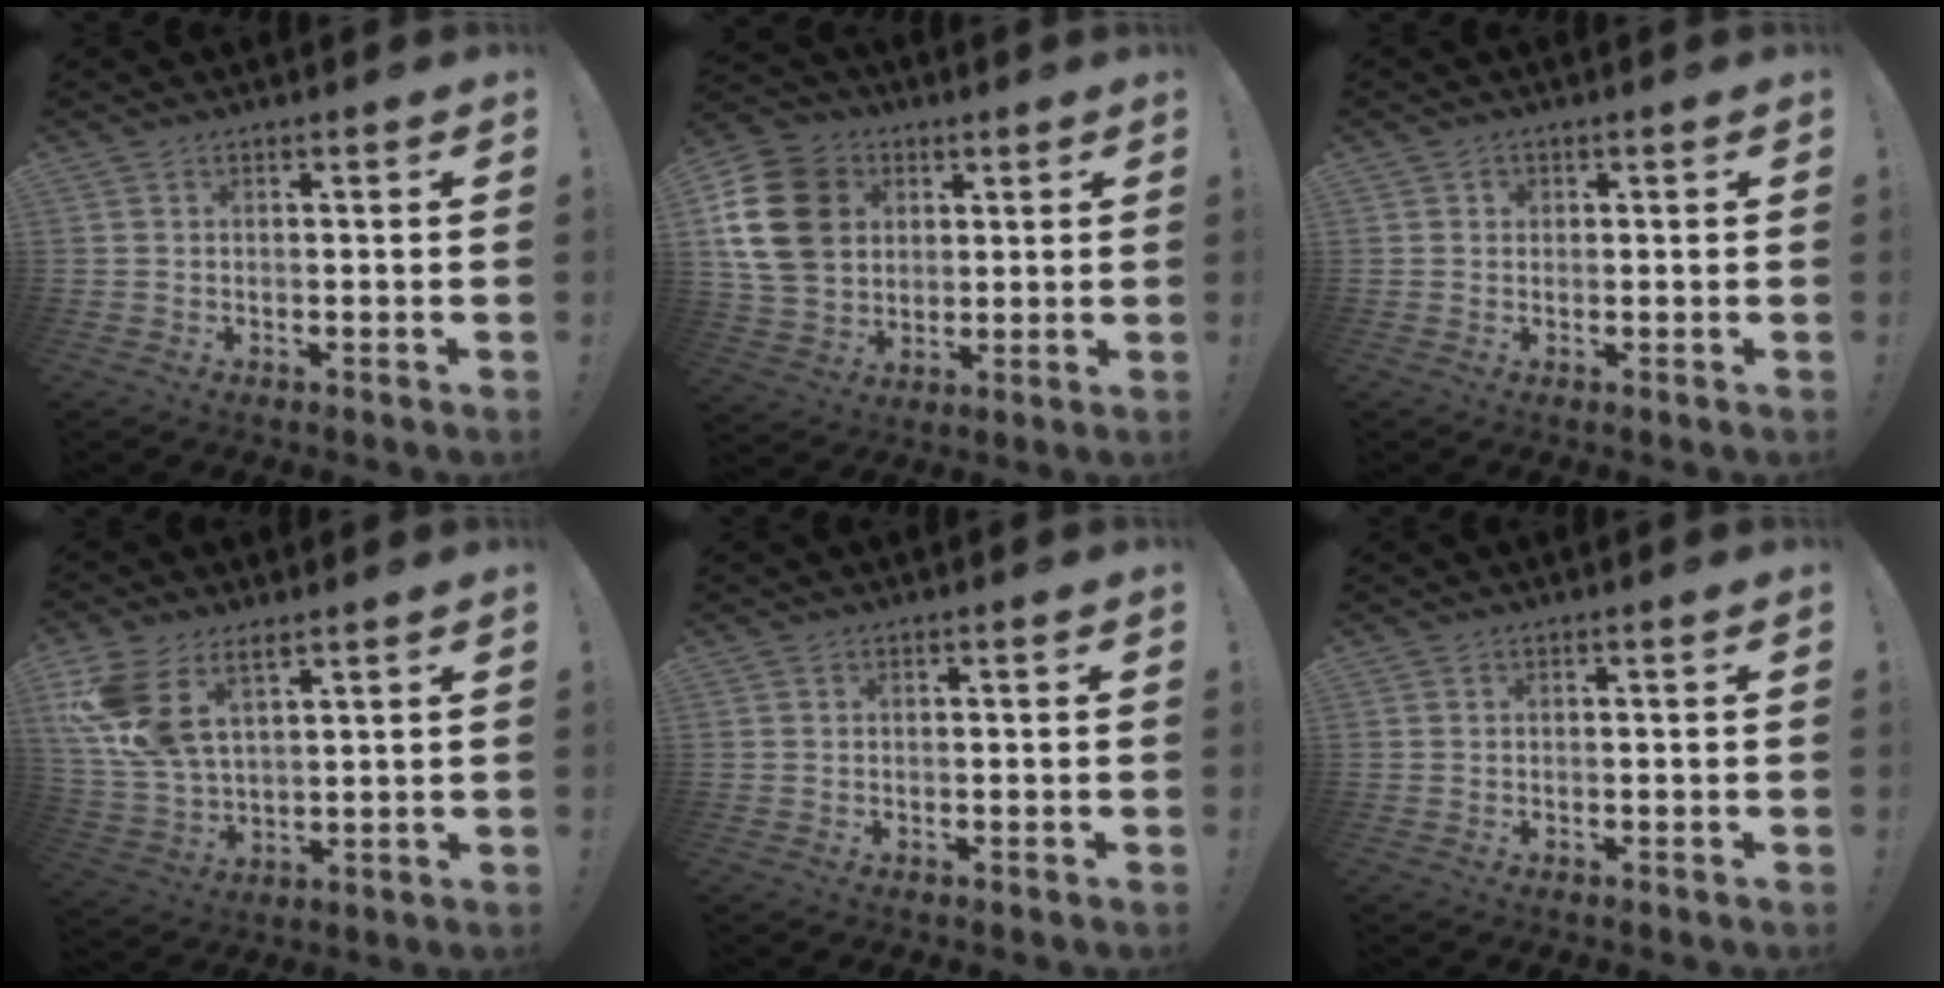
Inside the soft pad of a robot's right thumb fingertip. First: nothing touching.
{"total": 18.7, "force": [4.4, 14.9, 10.3], "torque": [-0.176, -0.003, 0.089]}
{"total": 1.4, "force": [0.5, 1.3, 0.3], "torque": [-0.001, 0.000, 0.007]}
{"total": 11.8, "force": [7.0, 6.2, 7.1], "torque": [-0.156, -0.030, 0.138]}
{"total": 0.0}
{"total": 0.0}